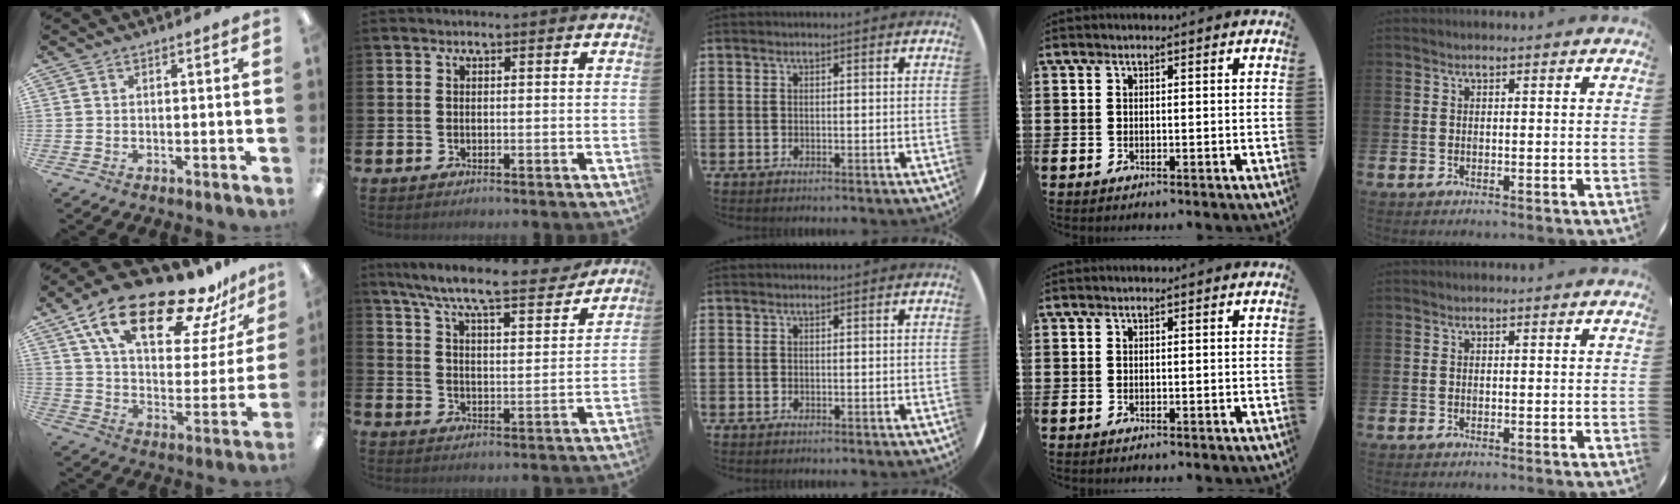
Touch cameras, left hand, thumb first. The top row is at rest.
{"thumb": {"total": 24.7, "force": [17.5, 9.1, 14.9], "torque": [-0.247, -0.104, 0.294]}, "index": {"total": 8.9, "force": [8.1, 0.8, 3.6], "torque": [-0.093, -0.056, 0.136]}}